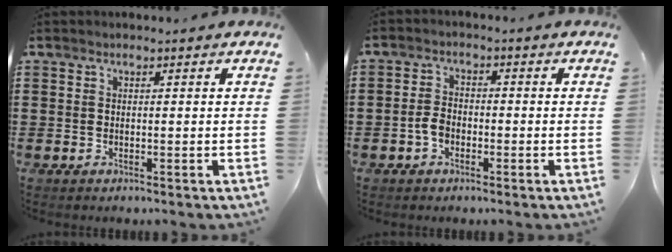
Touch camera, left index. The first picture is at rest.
{"total": 3.0, "force": [-1.2, 1.9, 1.9], "torque": [-0.052, -0.001, -0.028]}